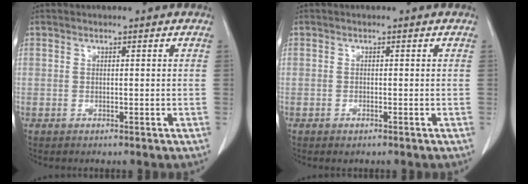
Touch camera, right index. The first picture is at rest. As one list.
[{"total": 0.6, "force": [-0.4, 0.2, 0.4], "torque": [-0.009, -0.001, -0.001]}]